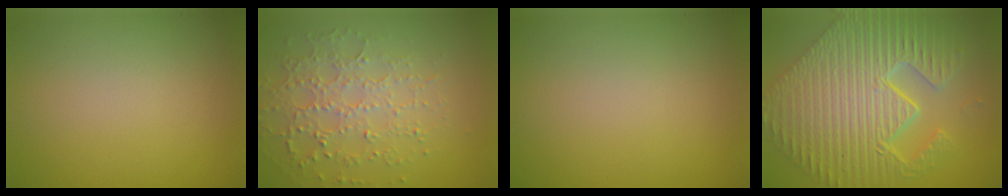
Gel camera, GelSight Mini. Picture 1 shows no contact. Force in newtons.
{"total": 4.8, "press": 3.5, "slide": 3.4}
{"total": 0.0}
{"total": 11.5, "press": 7.7, "slide": 8.5}